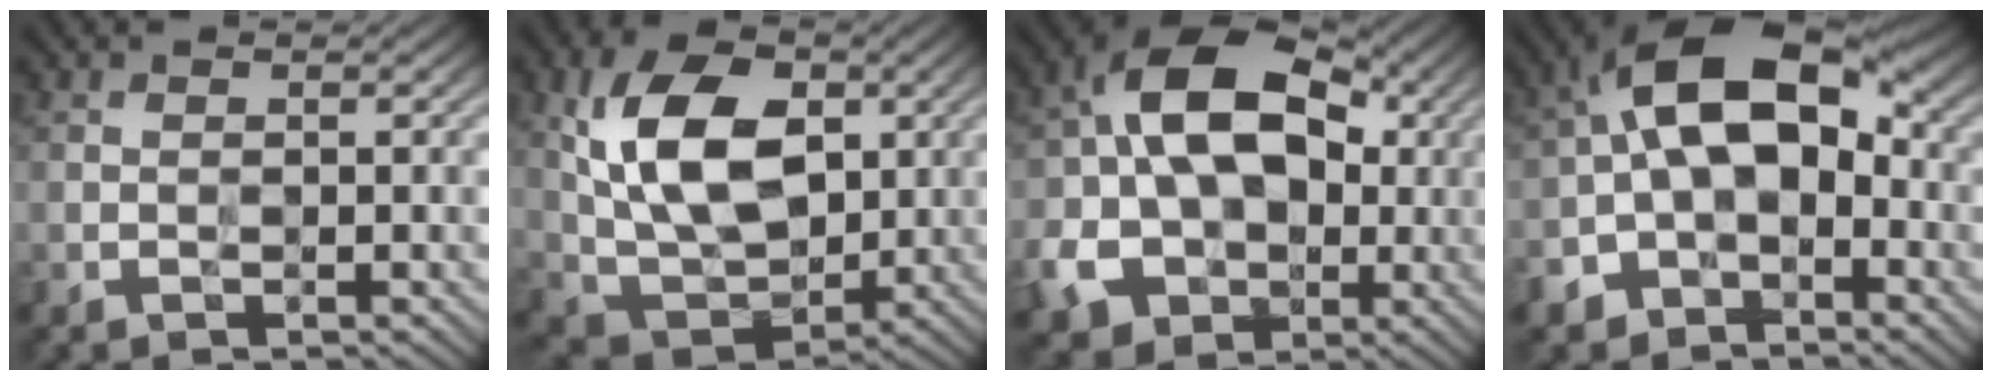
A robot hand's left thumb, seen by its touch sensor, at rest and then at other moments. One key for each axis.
{"total": 12.5, "fx": 2.8, "fy": 8.0, "fz": 9.2, "tx": -0.188, "ty": 0.003, "tz": 0.051}
{"total": 15.7, "fx": -0.2, "fy": 11.6, "fz": 10.6, "tx": -0.198, "ty": 0.001, "tz": -0.007}
{"total": 13.9, "fx": -1.6, "fy": 8.8, "fz": 10.7, "tx": -0.186, "ty": 0.019, "tz": -0.043}